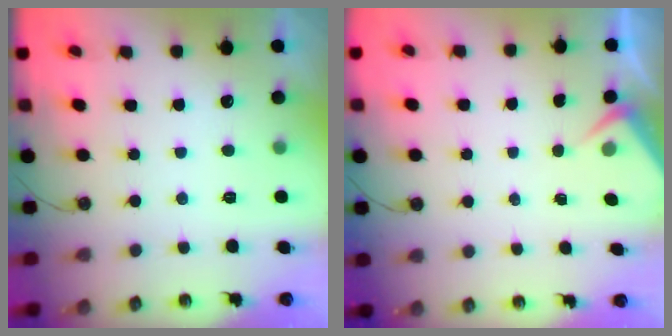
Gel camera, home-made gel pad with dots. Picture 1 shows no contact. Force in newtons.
{"total": 3.2, "press": 3.2, "slide": 0.5}